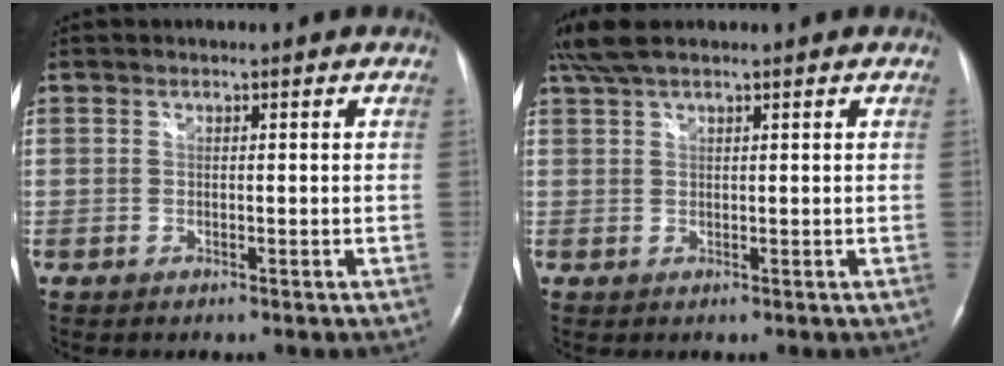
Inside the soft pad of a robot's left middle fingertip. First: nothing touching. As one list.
[{"total": 4.6, "force": [3.7, 0.8, 2.7], "torque": [-0.063, 0.026, 0.075]}]